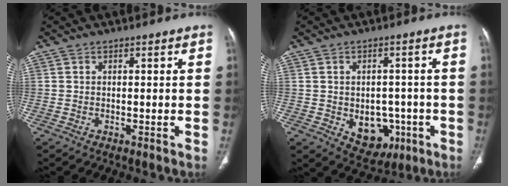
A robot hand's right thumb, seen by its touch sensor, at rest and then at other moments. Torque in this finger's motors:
{"motor_torque": [2.97, 1.70, 1.01, -0.53, 0.04]}